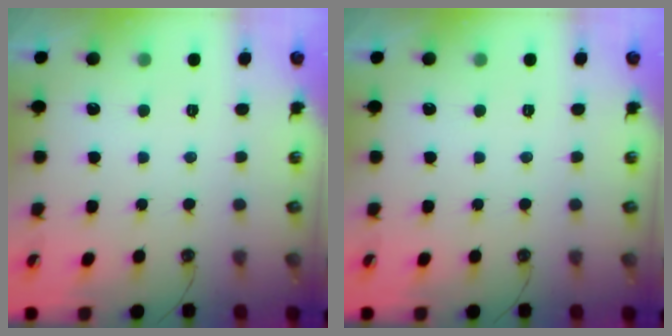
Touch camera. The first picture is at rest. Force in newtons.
{"total": 0.0}